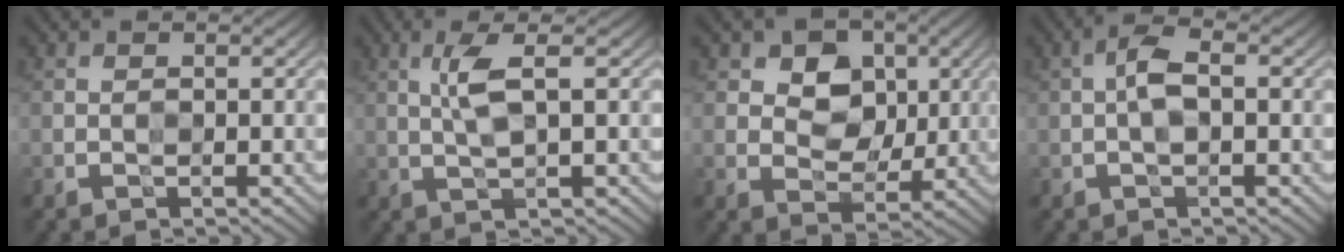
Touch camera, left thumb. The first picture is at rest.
{"total": 3.7, "force": [1.3, 0.4, 3.4], "torque": [-0.079, 0.007, 0.024]}
{"total": 6.3, "force": [2.7, 4.6, 3.3], "torque": [-0.067, -0.008, 0.046]}
{"total": 2.8, "force": [0.1, 1.0, 2.6], "torque": [-0.057, 0.010, -0.006]}